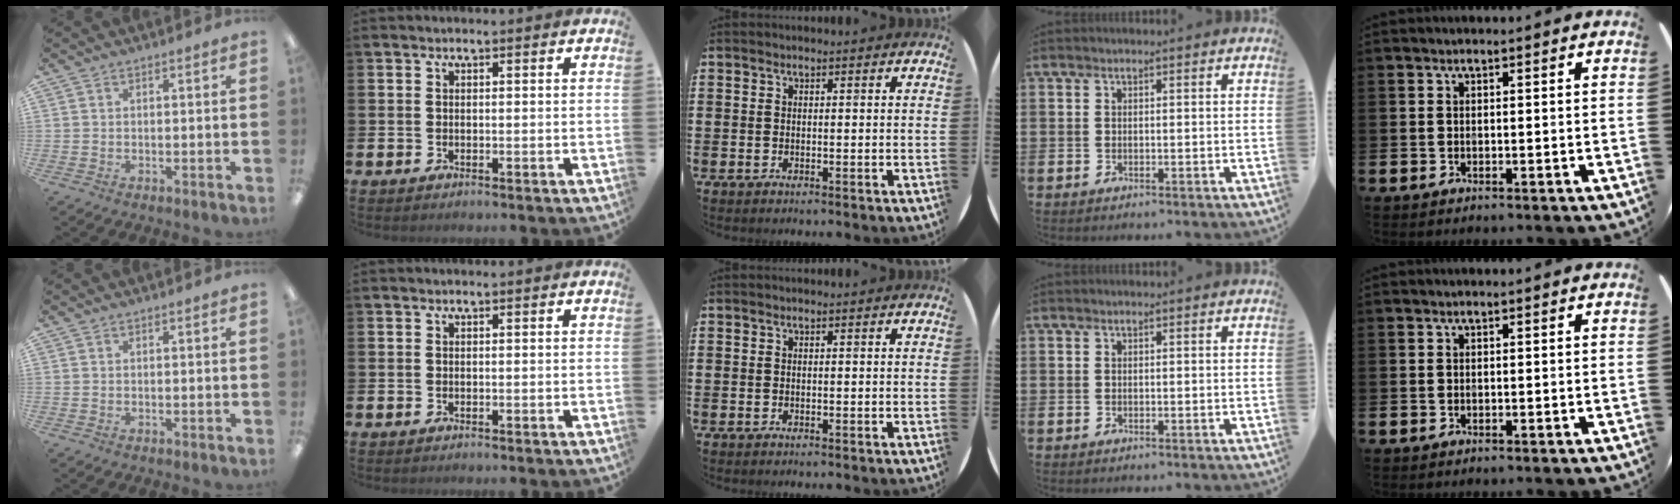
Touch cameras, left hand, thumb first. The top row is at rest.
{}